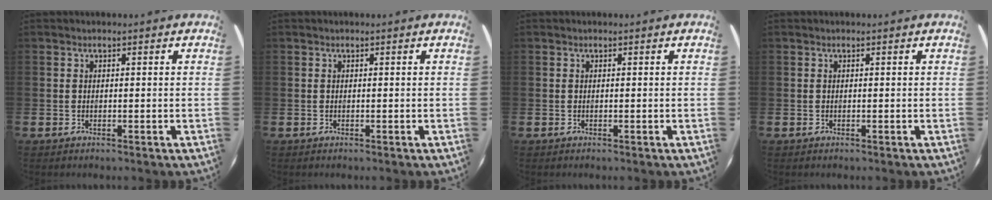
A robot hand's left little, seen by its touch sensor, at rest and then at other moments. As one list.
[{"total": 0.0}, {"total": 0.0}, {"total": 0.0}]